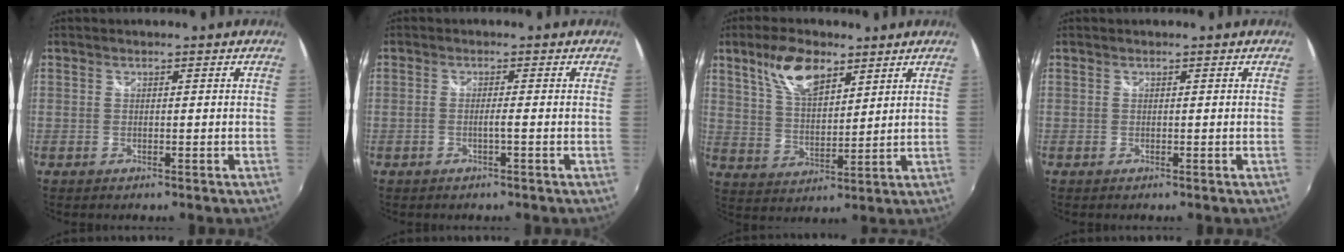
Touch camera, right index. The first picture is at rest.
{"total": 1.4, "force": [-0.7, -0.3, 1.2], "torque": [-0.021, 0.000, -0.014]}
{"total": 10.2, "force": [6.2, 4.4, 6.7], "torque": [-0.126, 0.015, 0.121]}
{"total": 0.0}